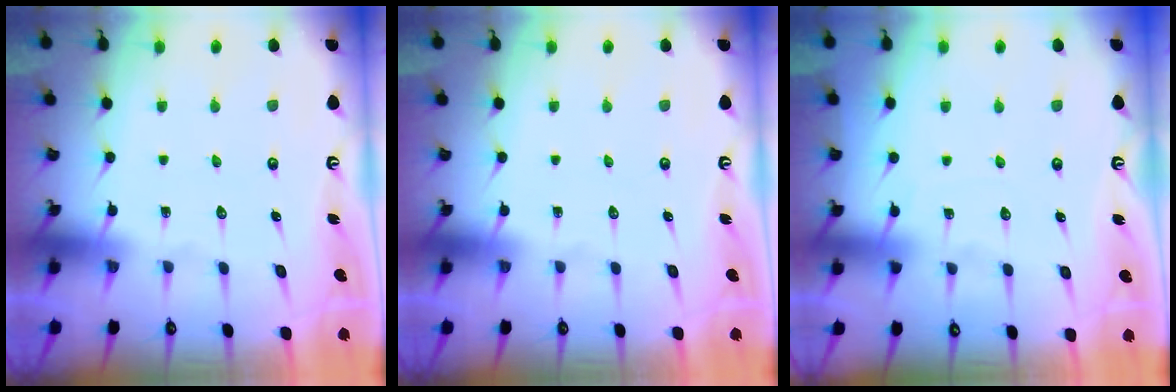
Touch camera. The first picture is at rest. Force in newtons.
{"total": 0.0}
{"total": 2.7, "press": 2.7, "slide": 0.3}